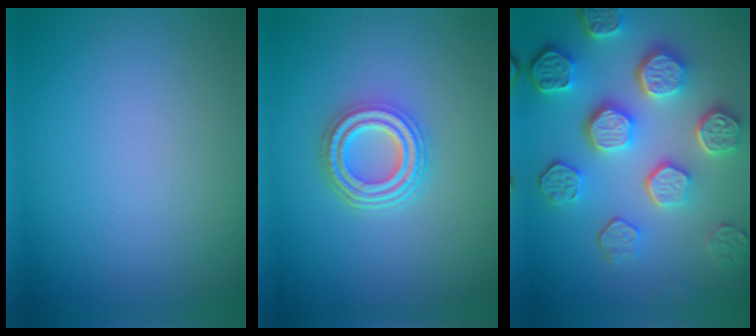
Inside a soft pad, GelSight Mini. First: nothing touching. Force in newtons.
{"total": 4.6, "press": 3.3, "slide": 3.2}
{"total": 8.1, "press": 6.2, "slide": 5.3}